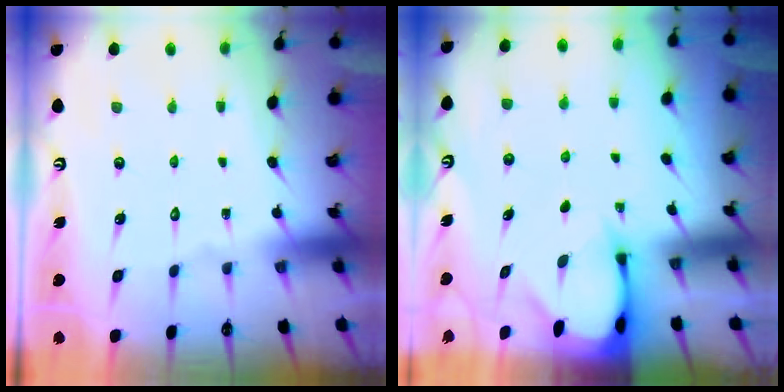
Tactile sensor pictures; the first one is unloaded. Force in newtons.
{"total": 2.6, "press": 2.6, "slide": 0.3}